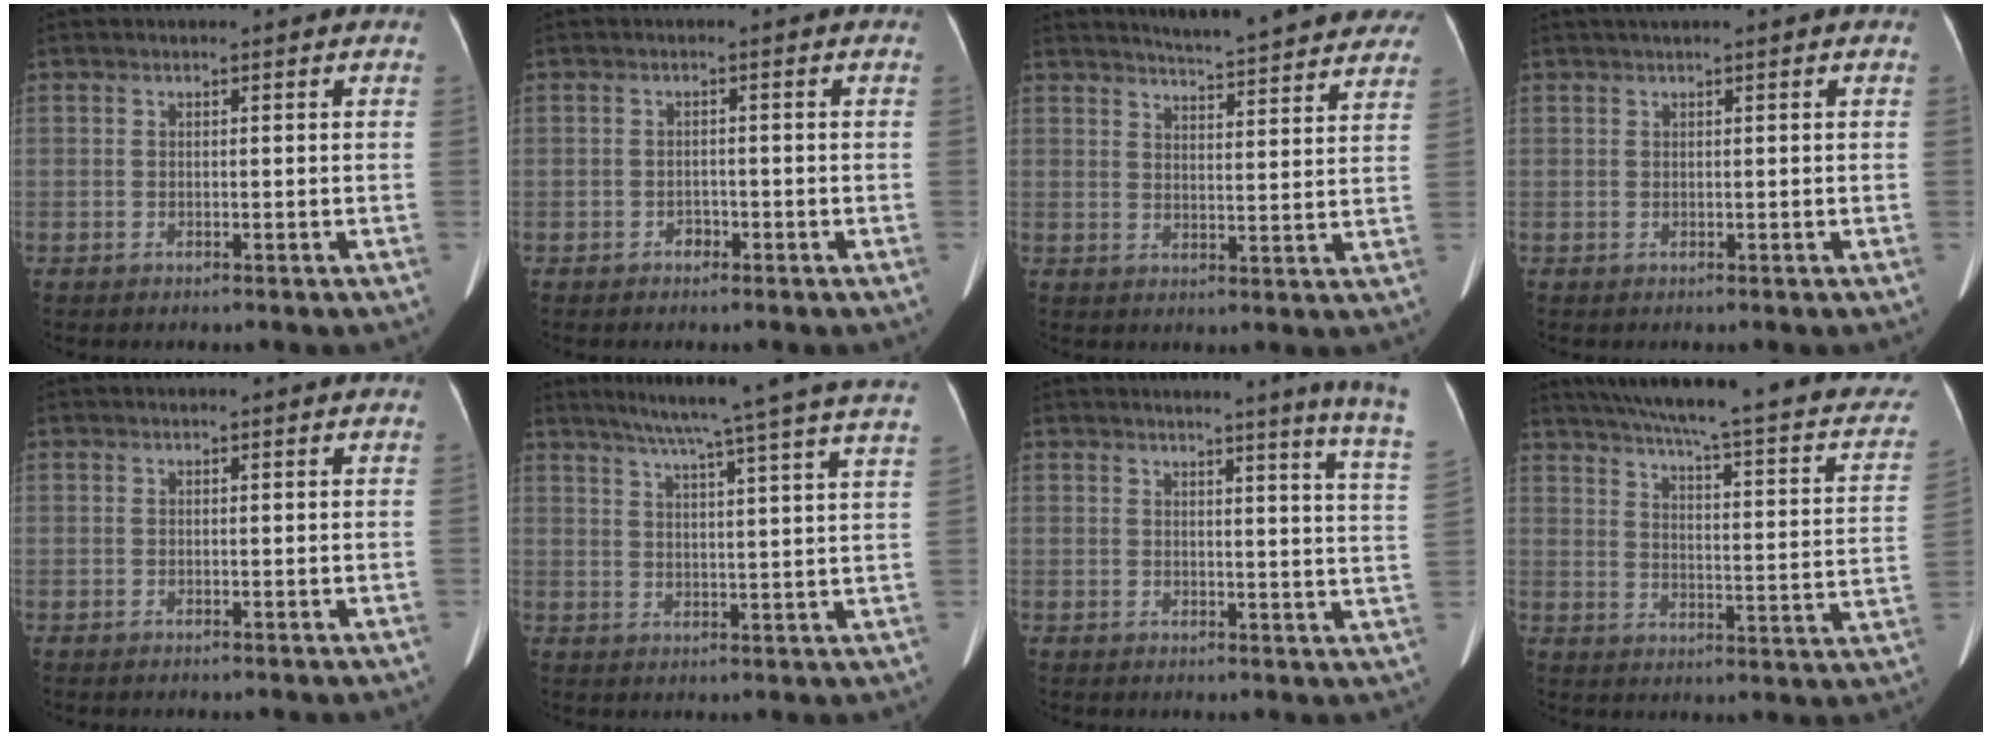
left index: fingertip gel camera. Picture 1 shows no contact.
{"total": 1.3, "force": [-1.0, 0.8, 0.2], "torque": [-0.008, 0.001, -0.017]}
{"total": 18.7, "force": [17.3, 1.9, 6.8], "torque": [-0.086, -0.025, 0.204]}
{"total": 1.5, "force": [1.0, -0.2, 1.1], "torque": [-0.022, 0.017, 0.021]}
{"total": 0.0}
{"total": 22.0, "force": [18.8, -2.0, 11.2], "torque": [-0.179, -0.030, 0.234]}
{"total": 11.3, "force": [9.5, -2.0, 5.8], "torque": [-0.065, -0.074, 0.085]}
{"total": 28.4, "force": [23.1, 3.9, 16.1], "torque": [-0.232, -0.025, 0.276]}